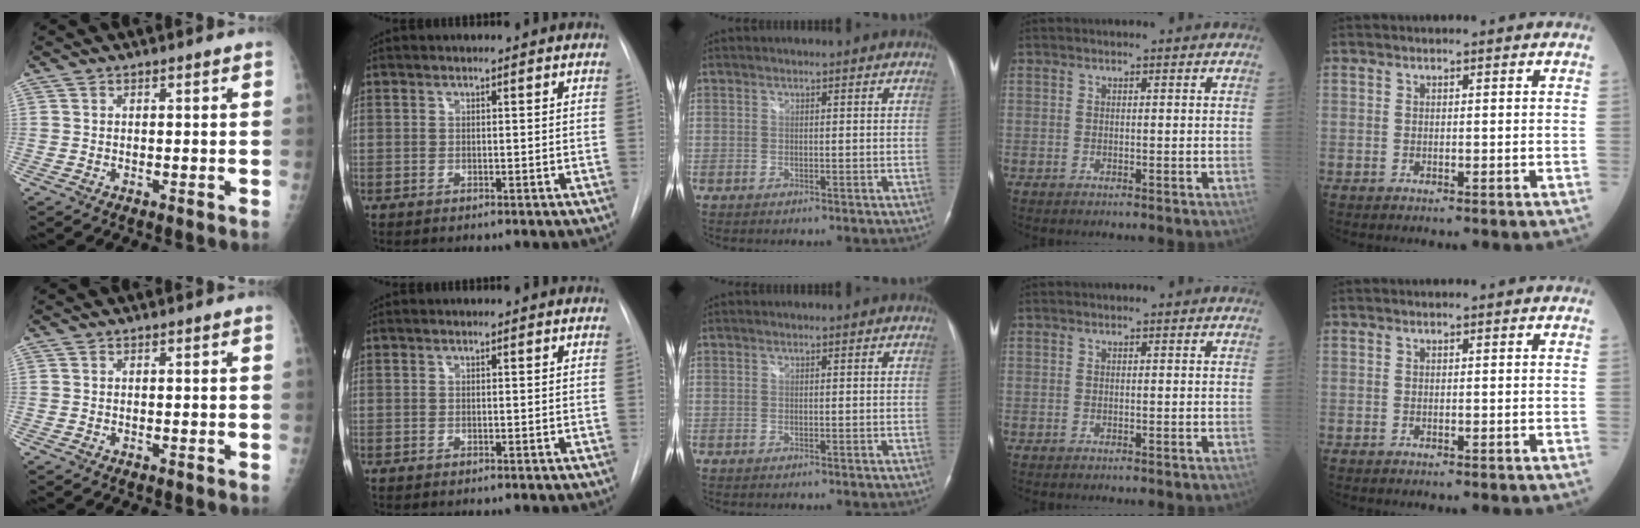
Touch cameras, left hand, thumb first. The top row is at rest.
{}